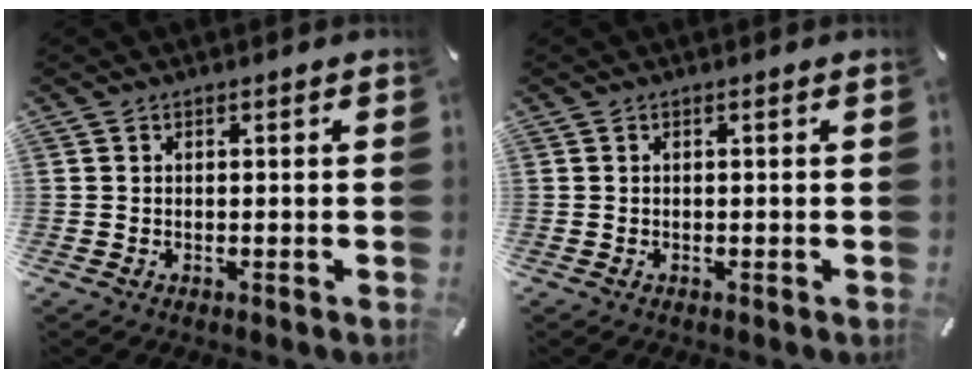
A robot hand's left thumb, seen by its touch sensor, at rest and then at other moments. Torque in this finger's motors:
{"motor_torque": [-0.20, -0.14, 0.01, 0.02, 0.00]}